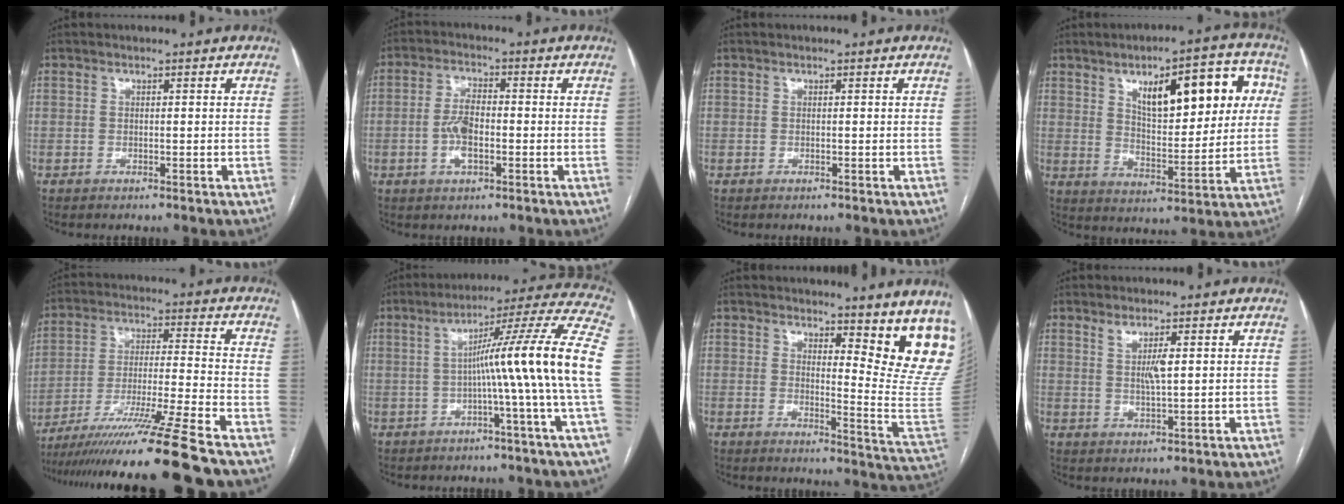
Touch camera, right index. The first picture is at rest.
{"total": 5.4, "force": [-1.2, 2.1, 4.8], "torque": [-0.099, 0.006, -0.023]}
{"total": 0.0}
{"total": 15.9, "force": [5.7, 6.1, 13.6], "torque": [-0.179, 0.028, 0.087]}
{"total": 18.5, "force": [-15.2, -3.2, 10.2], "torque": [-0.171, -0.038, -0.255]}
{"total": 15.0, "force": [-1.8, -2.8, 14.6], "torque": [-0.196, 0.018, -0.036]}
{"total": 12.9, "force": [10.5, 1.6, 7.3], "torque": [-0.069, -0.067, 0.110]}
{"total": 3.0, "force": [1.1, 0.2, 2.8], "torque": [-0.055, -0.002, 0.022]}